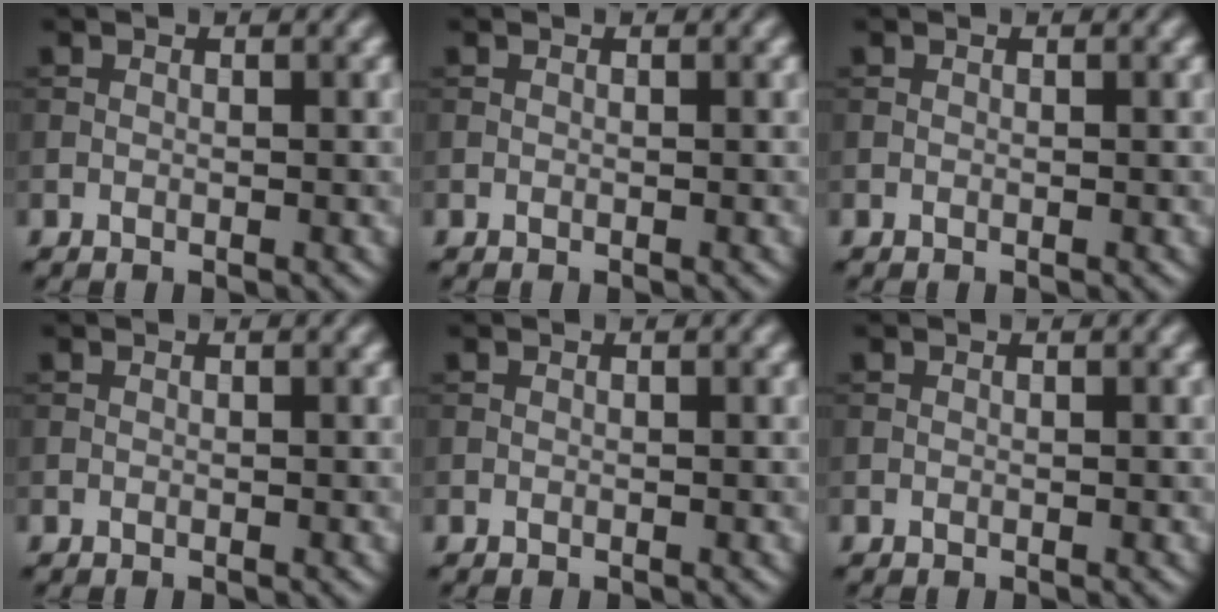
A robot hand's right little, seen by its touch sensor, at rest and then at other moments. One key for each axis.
{"total": 0.0}
{"total": 0.0}
{"total": 0.0}
{"total": 0.0}
{"total": 0.0}